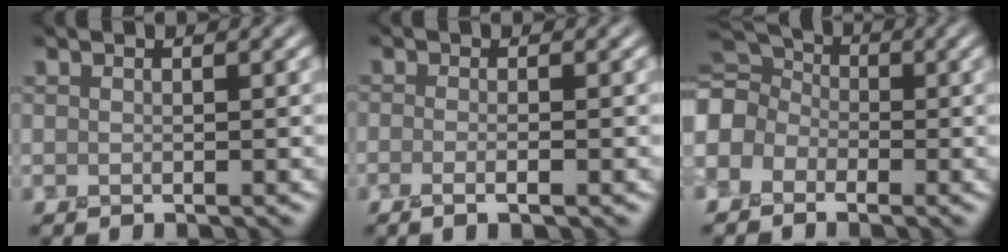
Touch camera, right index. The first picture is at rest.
{"total": 1.7, "force": [-0.6, 0.6, 1.4], "torque": [-0.011, -0.002, -0.018]}
{"total": 6.3, "force": [-0.8, 5.0, 3.8], "torque": [-0.110, 0.021, -0.024]}